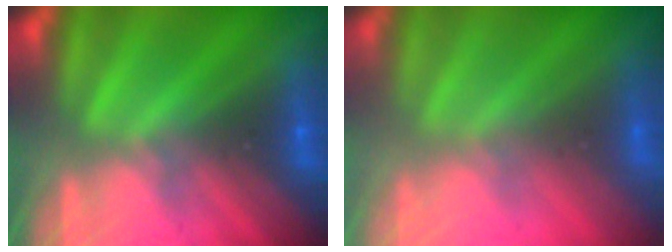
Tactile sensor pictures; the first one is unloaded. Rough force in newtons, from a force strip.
{"total": 2.8}